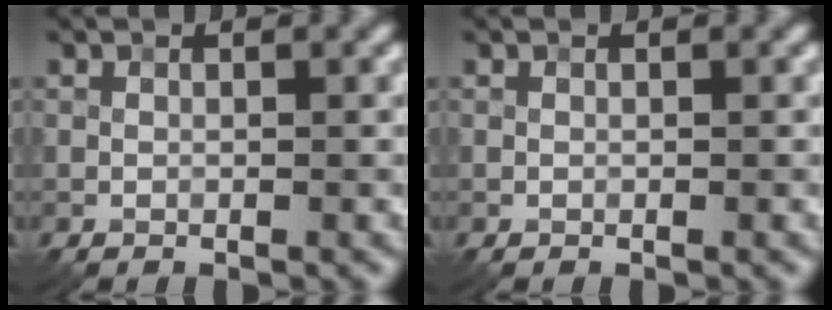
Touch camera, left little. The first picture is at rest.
{"total": 0.0}